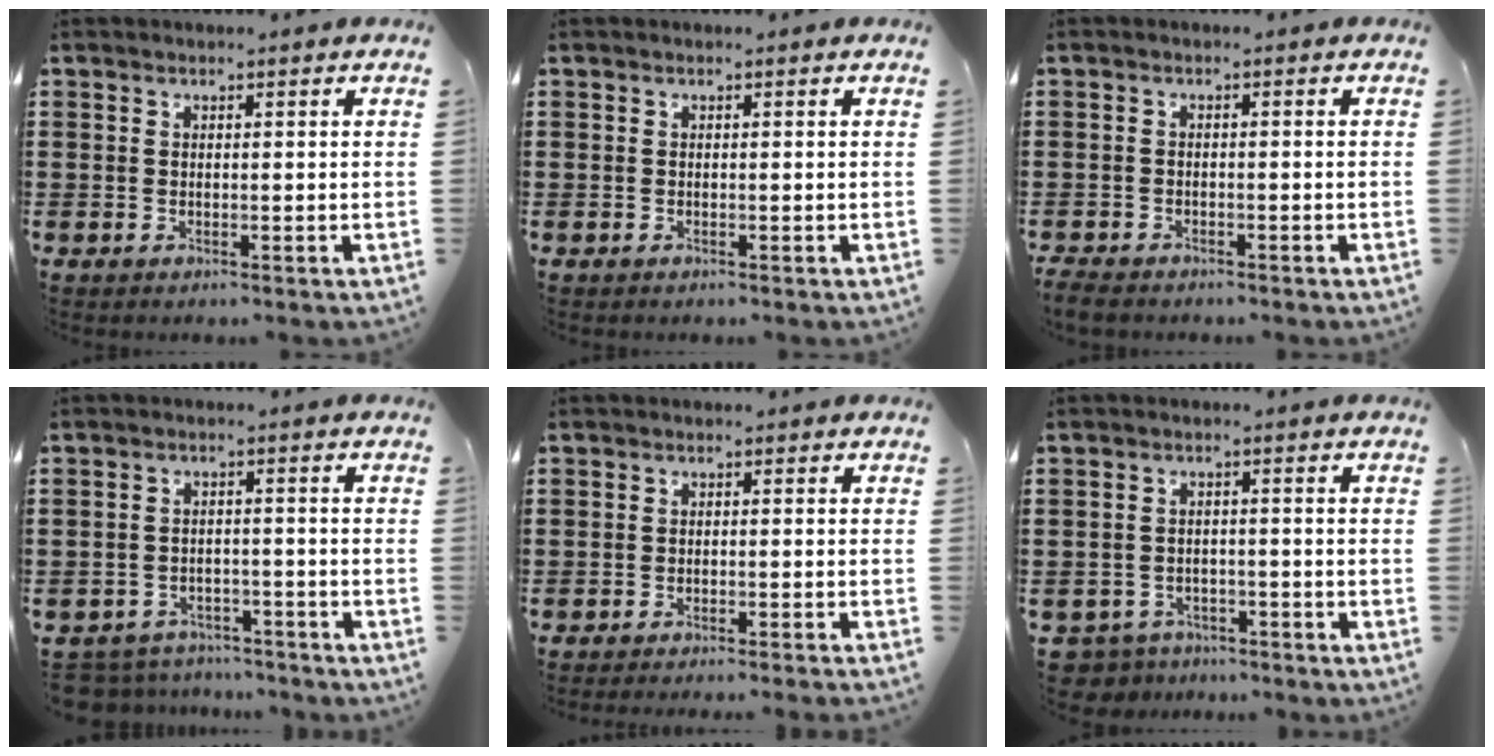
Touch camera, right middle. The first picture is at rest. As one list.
[{"total": 0.0}, {"total": 1.9, "force": [-1.8, 0.4, 0.4], "torque": [-0.019, -0.001, -0.039]}, {"total": 3.9, "force": [-3.8, 0.8, -0.1], "torque": [-0.013, 0.001, -0.084]}, {"total": 1.4, "force": [-1.3, -0.4, 0.3], "torque": [-0.005, 0.002, -0.026]}, {"total": 3.0, "force": [-2.9, 0.7, -0.2], "torque": [-0.015, -0.005, -0.067]}]